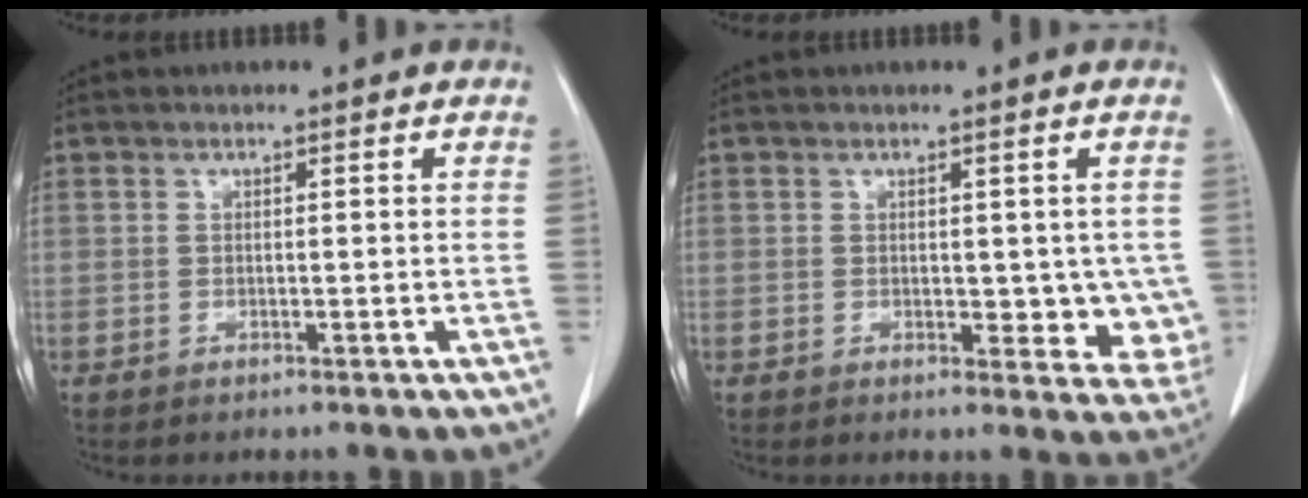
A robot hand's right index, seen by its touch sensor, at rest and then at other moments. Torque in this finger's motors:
{"motor_torque": [0.16, 0.12, 0.01, 0.02]}